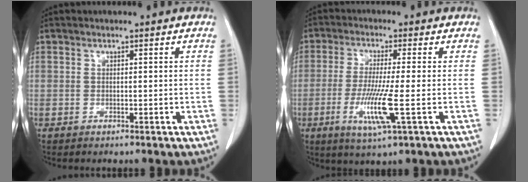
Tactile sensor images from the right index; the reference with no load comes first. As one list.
[{"total": 8.3, "force": [-2.2, -0.3, 8.0], "torque": [-0.162, -0.023, -0.045]}]